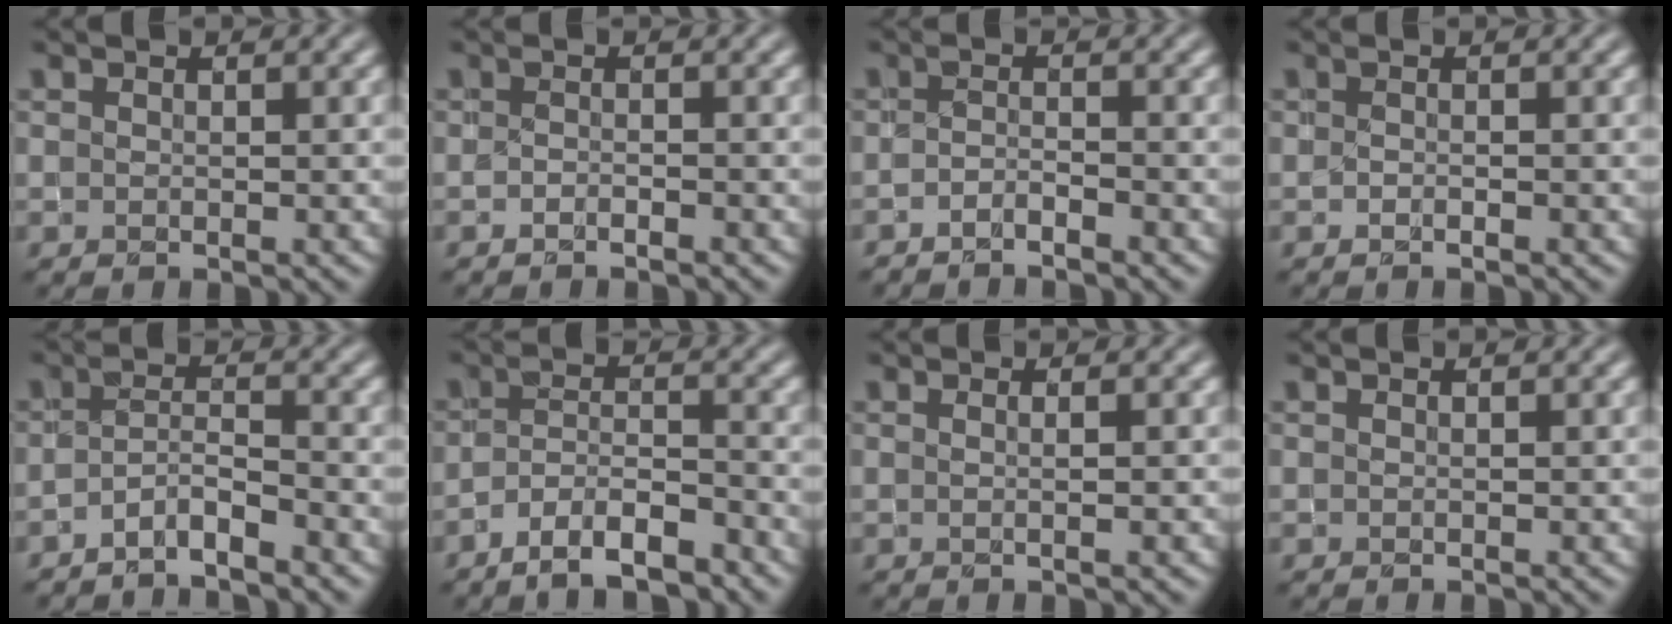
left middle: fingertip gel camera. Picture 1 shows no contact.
{"total": 0.8, "force": [-0.7, 0.1, 0.4], "torque": [-0.009, -0.004, -0.013]}
{"total": 1.5, "force": [-1.3, 0.2, 0.7], "torque": [-0.013, -0.007, -0.028]}
{"total": 0.5, "force": [-0.4, 0.1, 0.3], "torque": [-0.008, -0.002, -0.006]}
{"total": 2.5, "force": [-2.0, 0.3, 1.4], "torque": [-0.028, 0.002, -0.045]}
{"total": 5.0, "force": [-3.8, 1.4, 2.9], "torque": [-0.051, 0.002, -0.068]}
{"total": 1.9, "force": [0.2, 0.8, 1.7], "torque": [-0.008, -0.005, -0.012]}
{"total": 0.0}